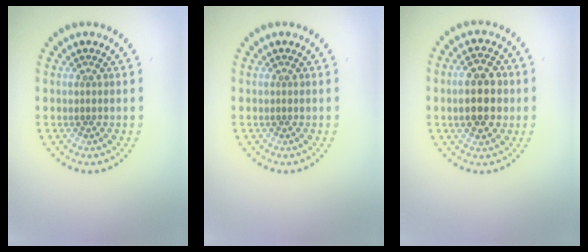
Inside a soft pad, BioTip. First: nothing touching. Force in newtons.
{"total": 0.0}
{"total": 5.3, "press": 5.3, "slide": 0.2}